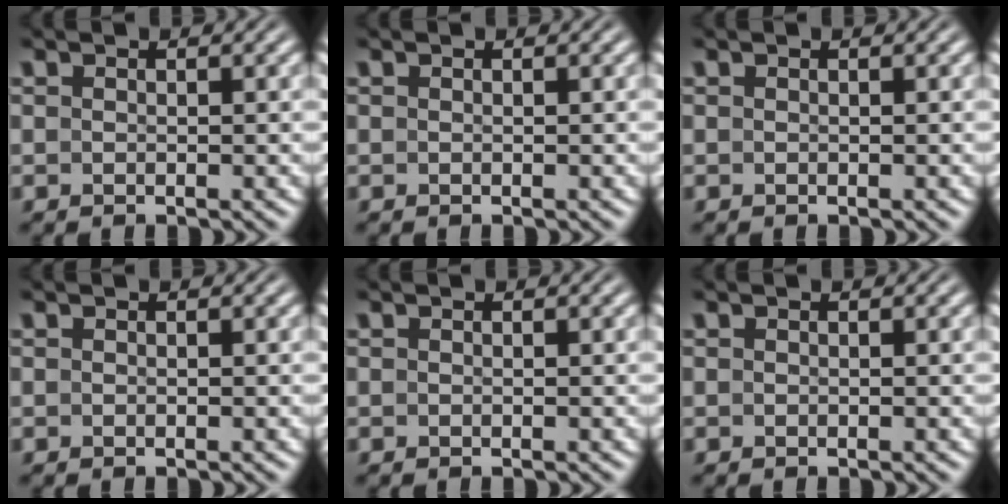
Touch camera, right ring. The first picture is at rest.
{"total": 0.0}
{"total": 0.0}
{"total": 0.0}
{"total": 0.0}
{"total": 1.2, "force": [-0.3, -1.1, -0.4], "torque": [0.013, -0.012, 0.005]}